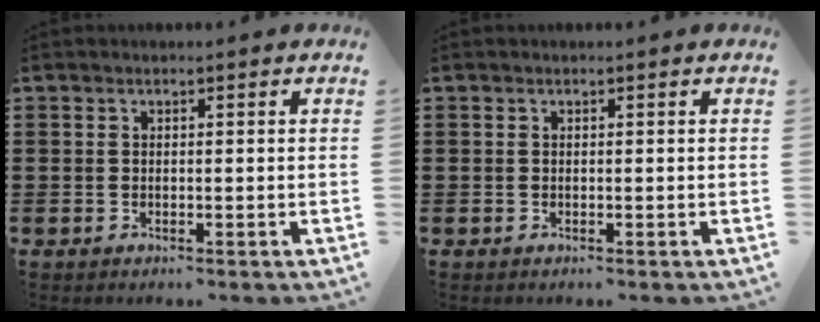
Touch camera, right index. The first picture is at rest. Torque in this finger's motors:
{"motor_torque": [0.00, 0.00, 0.00, -0.01]}